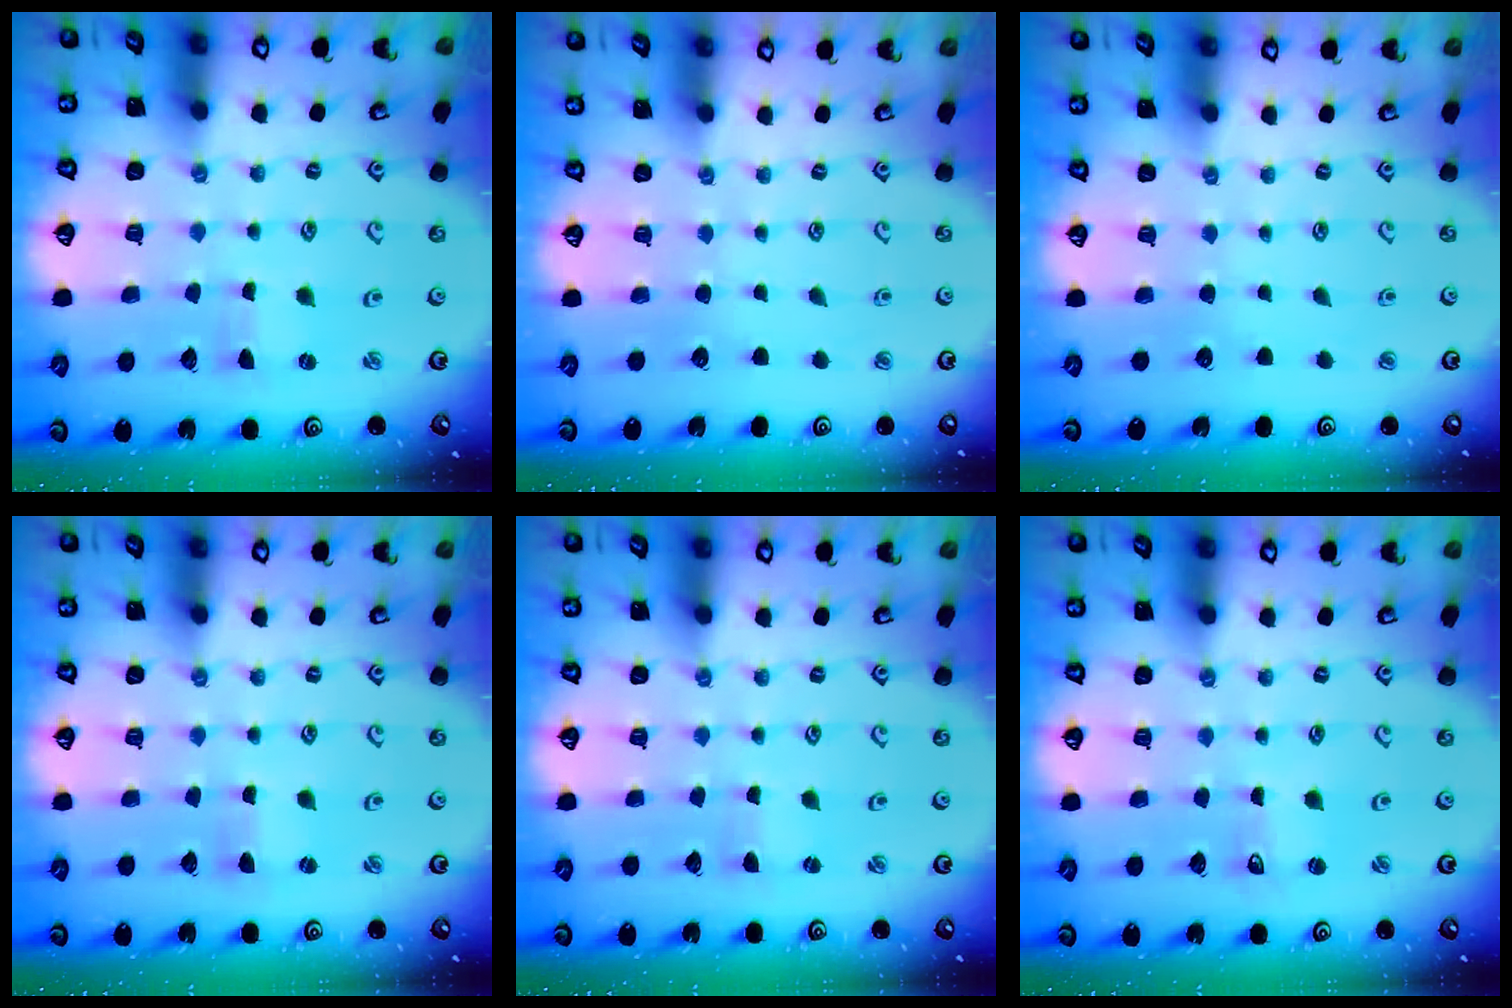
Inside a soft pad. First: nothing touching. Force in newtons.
{"total": 0.0}
{"total": 0.0}
{"total": 0.9, "press": 0.8, "slide": 0.2}
{"total": 0.6, "press": 0.6, "slide": 0.1}
{"total": 0.6, "press": 0.6, "slide": 0.1}